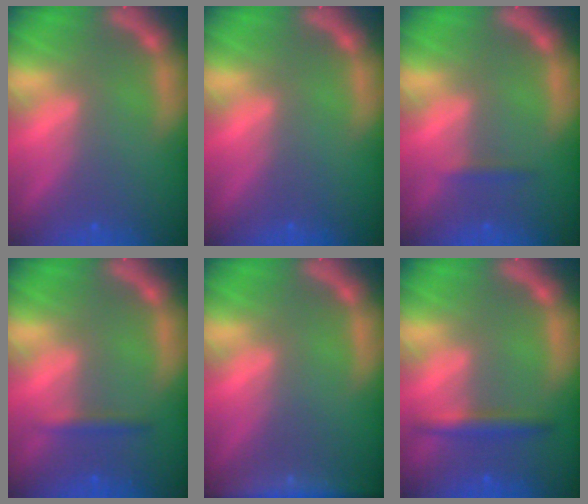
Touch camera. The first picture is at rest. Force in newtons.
{"total": 0.0}
{"total": 0.9}
{"total": 1.4}
{"total": 7.4}
{"total": 2.4}